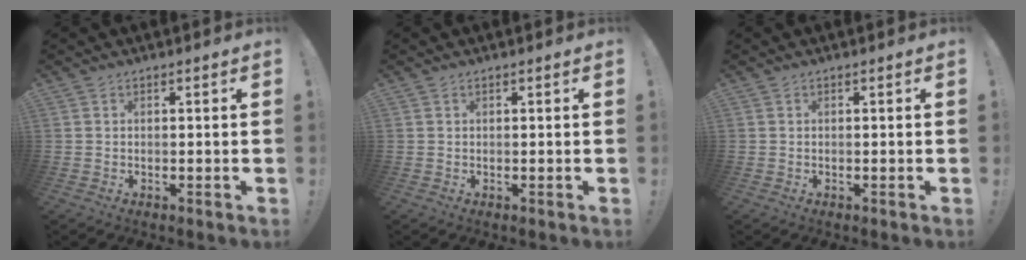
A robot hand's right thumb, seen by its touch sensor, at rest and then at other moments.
{"total": 0.0}
{"total": 0.0}